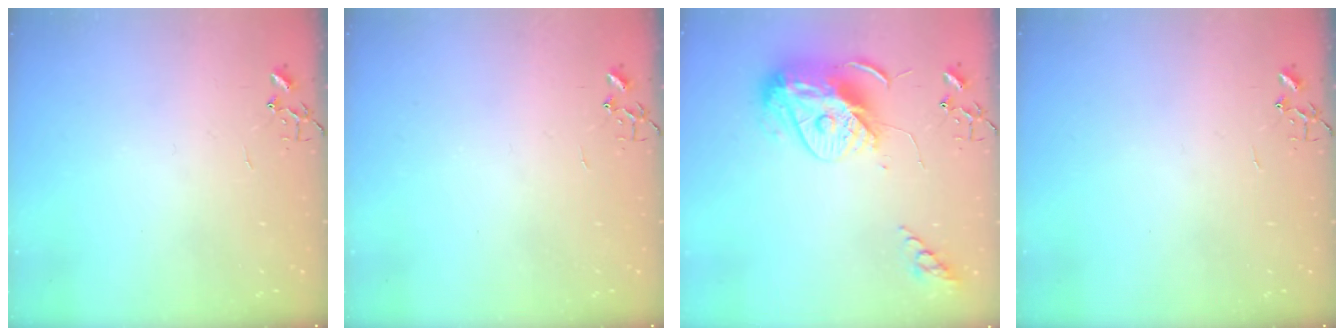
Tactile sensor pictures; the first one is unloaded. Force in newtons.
{"total": 0.0}
{"total": 13.9, "press": 13.8, "slide": 1.3}
{"total": 0.0}